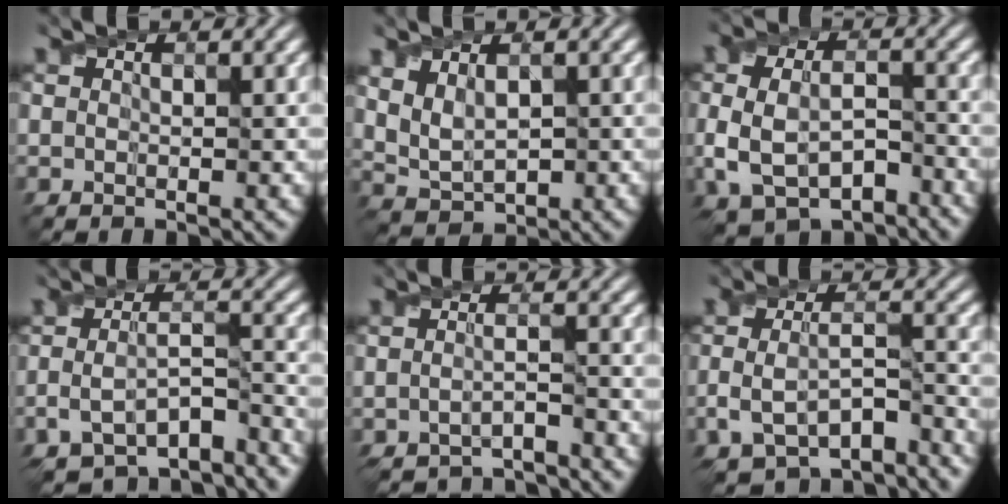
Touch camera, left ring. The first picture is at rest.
{"total": 3.4, "force": [1.1, 2.0, 2.4], "torque": [-0.052, -0.005, 0.030]}
{"total": 7.7, "force": [-2.9, 4.7, 5.4], "torque": [-0.111, -0.014, -0.038]}
{"total": 7.5, "force": [-5.4, 2.7, 4.4], "torque": [-0.079, -0.018, -0.069]}
{"total": 3.9, "force": [-3.6, 0.4, 1.4], "torque": [-0.023, -0.011, -0.059]}
{"total": 7.3, "force": [-4.4, 3.2, 4.9], "torque": [-0.101, -0.023, -0.055]}